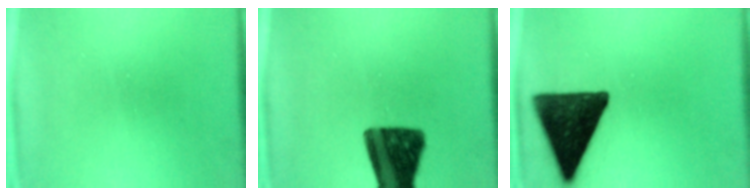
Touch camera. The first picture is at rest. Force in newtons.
{"total": 14.5}
{"total": 16.3}